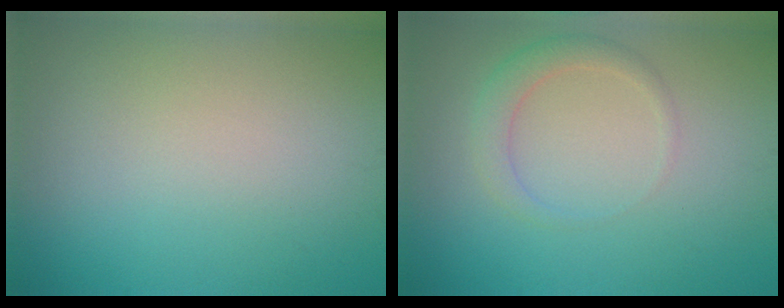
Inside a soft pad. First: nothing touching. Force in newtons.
{"total": 2.1, "press": 2.1, "slide": 0.1}